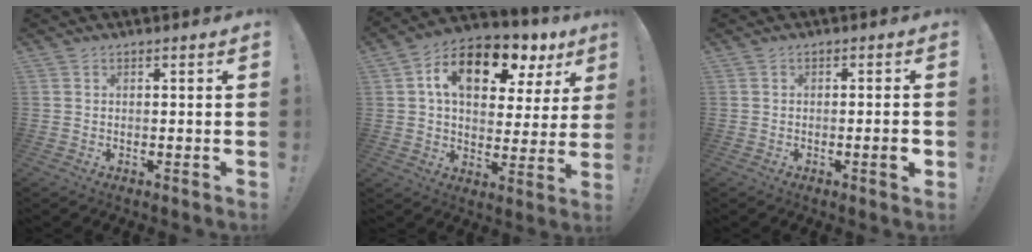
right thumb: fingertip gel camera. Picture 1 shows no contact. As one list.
[{"total": 16.2, "force": [7.9, 8.9, 11.0], "torque": [-0.170, -0.033, 0.132]}, {"total": 3.9, "force": [-1.0, 0.6, 3.8], "torque": [-0.049, -0.003, -0.016]}]